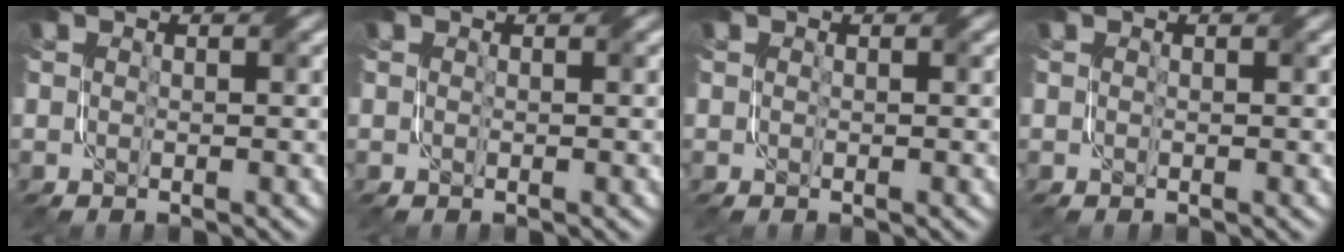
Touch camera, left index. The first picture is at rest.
{"total": 0.0}
{"total": 0.0}
{"total": 0.0}